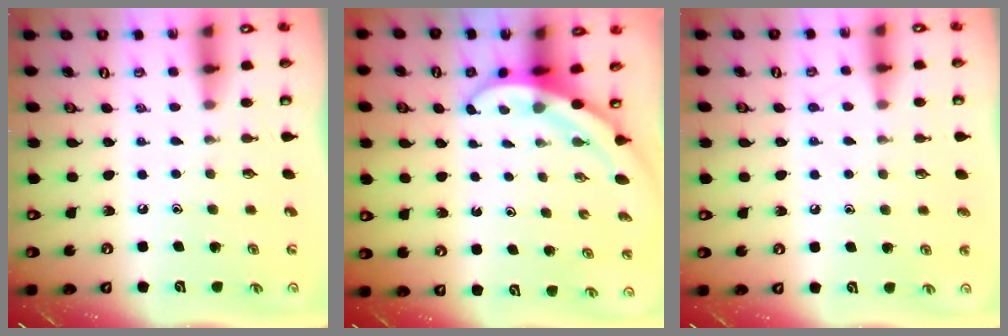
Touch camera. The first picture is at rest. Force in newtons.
{"total": 3.9, "press": 3.9, "slide": 0.2}
{"total": 5.4, "press": 5.4, "slide": 0.7}